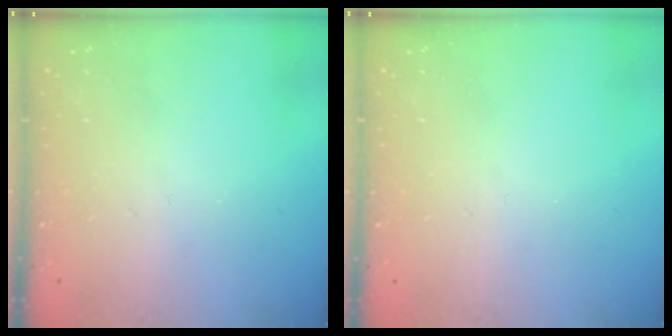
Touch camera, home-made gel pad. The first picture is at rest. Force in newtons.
{"total": 0.0}